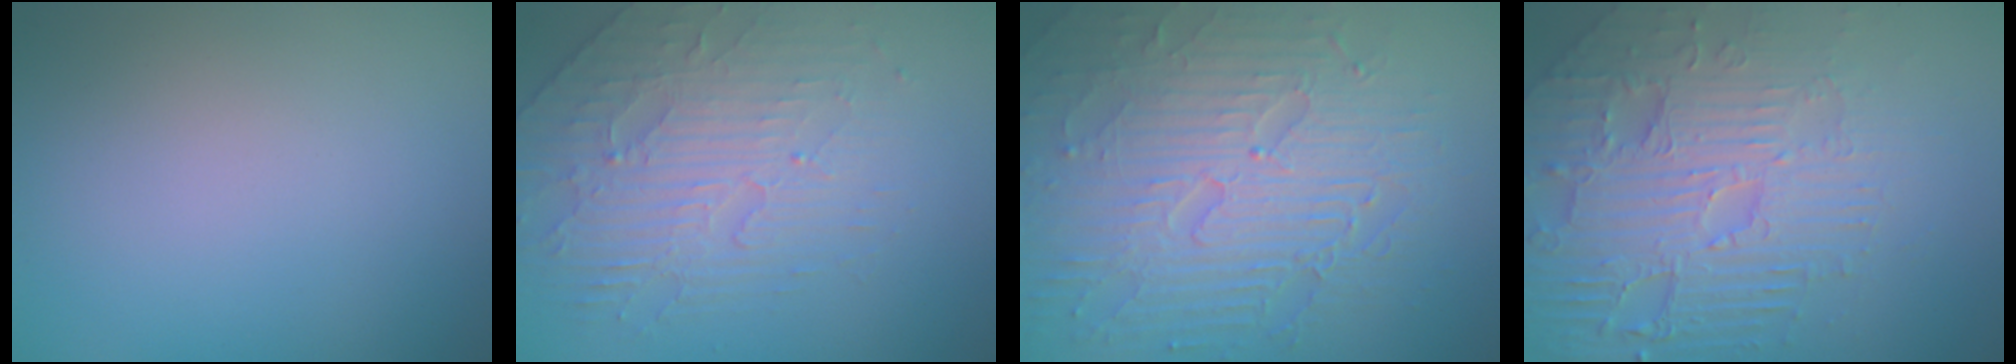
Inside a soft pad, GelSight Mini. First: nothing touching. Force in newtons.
{"total": 4.0, "press": 3.6, "slide": 1.6}
{"total": 8.7, "press": 6.2, "slide": 6.1}
{"total": 7.7, "press": 5.7, "slide": 5.2}